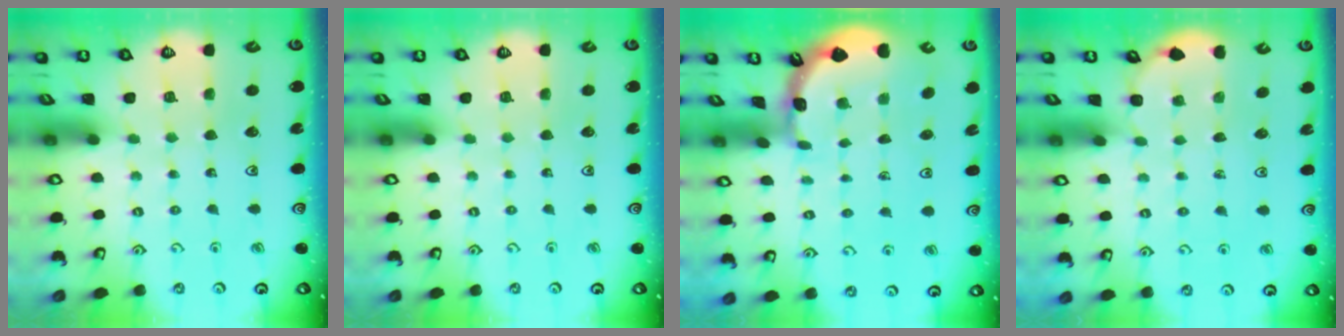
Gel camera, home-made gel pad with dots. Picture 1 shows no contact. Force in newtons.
{"total": 0.0}
{"total": 1.7, "press": 1.7, "slide": 0.1}
{"total": 2.1, "press": 1.8, "slide": 1.1}